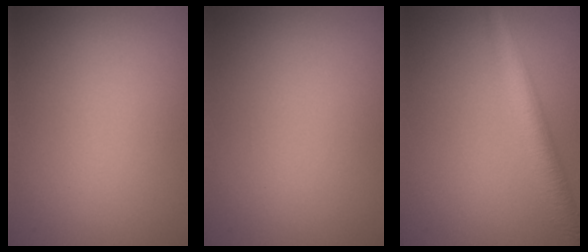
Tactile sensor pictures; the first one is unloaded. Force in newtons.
{"total": 0.0}
{"total": 4.8, "press": 4.8, "slide": 0.2}